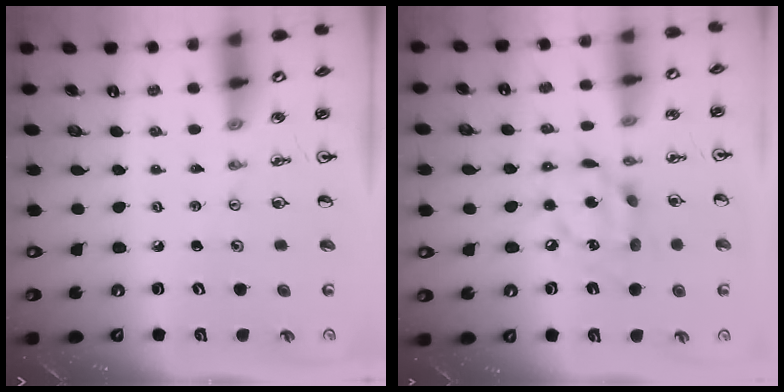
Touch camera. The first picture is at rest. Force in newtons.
{"total": 13.0, "press": 13.0, "slide": 1.3}